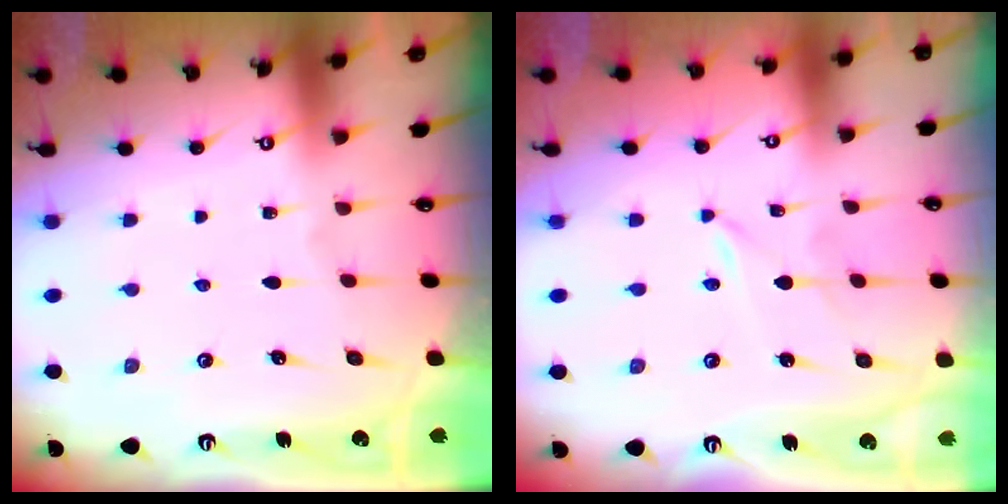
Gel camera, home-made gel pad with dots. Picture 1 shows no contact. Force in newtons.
{"total": 0.0}